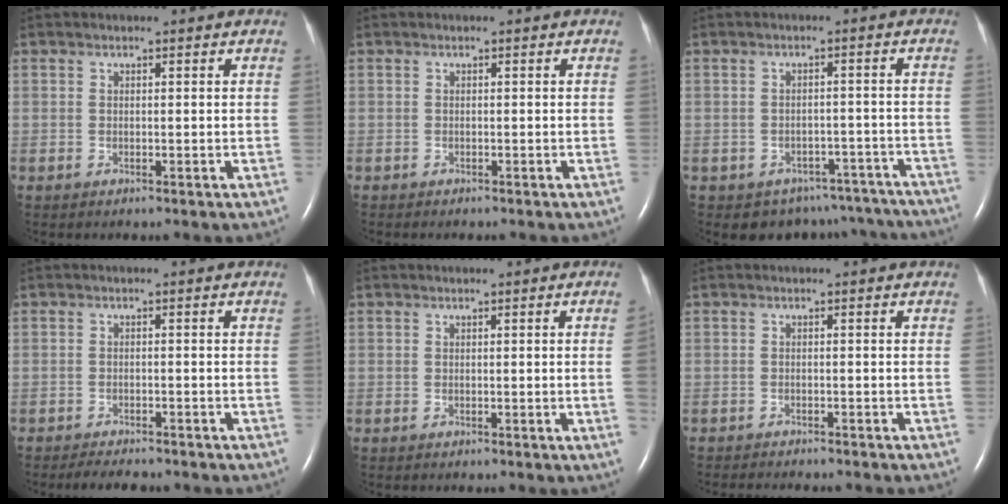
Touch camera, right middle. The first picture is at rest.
{"total": 0.6, "force": [-0.5, 0.2, 0.3], "torque": [-0.006, 0.000, -0.004]}
{"total": 11.2, "force": [-9.6, 5.6, 0.9], "torque": [-0.004, 0.033, -0.095]}
{"total": 3.8, "force": [-3.4, 0.9, 1.5], "torque": [-0.028, -0.007, -0.046]}
{"total": 1.6, "force": [-0.1, -0.7, 1.5], "torque": [-0.017, -0.001, -0.001]}
{"total": 4.9, "force": [-4.4, 0.6, 1.9], "torque": [-0.027, -0.009, -0.059]}